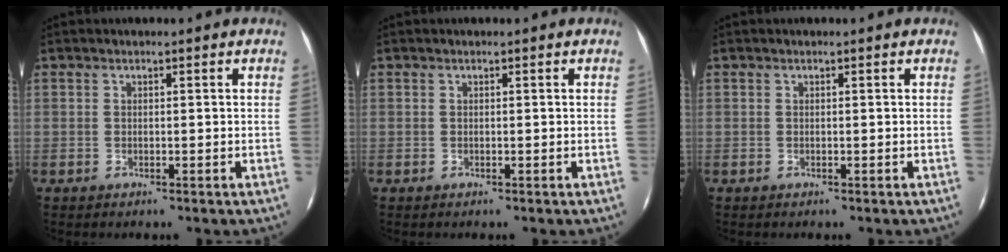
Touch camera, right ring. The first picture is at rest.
{"total": 0.0}
{"total": 0.0}